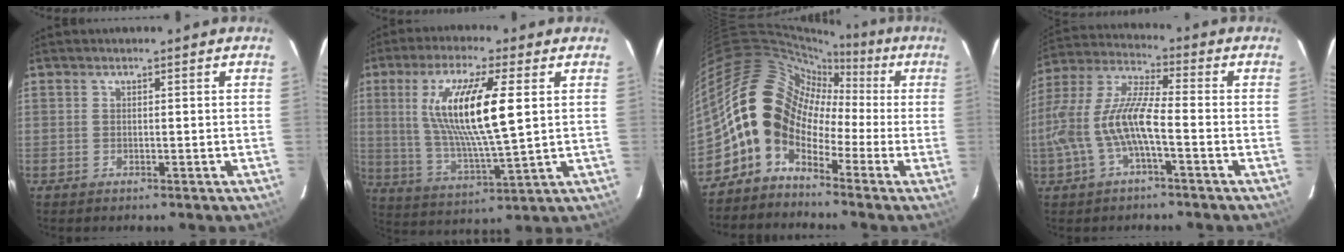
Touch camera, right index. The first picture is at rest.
{"total": 15.9, "force": [3.6, 2.6, 15.3], "torque": [-0.293, -0.005, 0.074]}
{"total": 13.7, "force": [-3.6, 11.2, 7.1], "torque": [-0.126, 0.031, -0.092]}
{"total": 13.1, "force": [-3.6, 3.2, 12.2], "torque": [-0.255, 0.001, -0.065]}